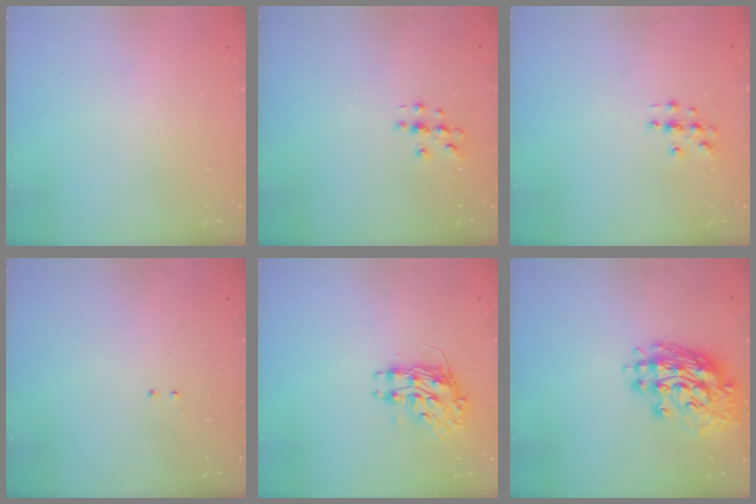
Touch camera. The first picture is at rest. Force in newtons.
{"total": 3.6, "press": 3.5, "slide": 0.4}
{"total": 2.8, "press": 2.8, "slide": 0.3}
{"total": 2.0, "press": 2.0, "slide": 0.4}
{"total": 8.7, "press": 8.7, "slide": 0.5}
{"total": 15.0, "press": 14.9, "slide": 1.4}